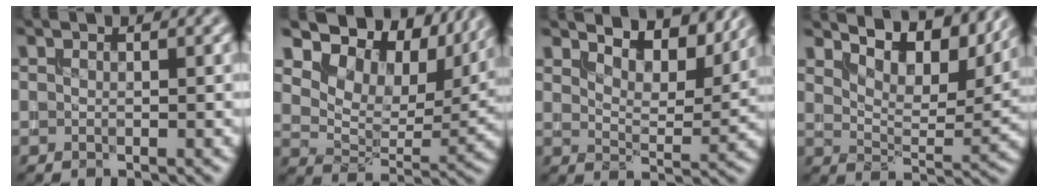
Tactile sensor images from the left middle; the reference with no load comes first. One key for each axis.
{"total": 13.0, "fx": 8.7, "fy": 6.8, "fz": 6.8, "tx": -0.130, "ty": 0.013, "tz": 0.138}
{"total": 6.8, "fx": 5.8, "fy": 1.9, "fz": 3.0, "tx": -0.054, "ty": 0.002, "tz": 0.078}
{"total": 8.7, "fx": 7.0, "fy": 2.7, "fz": 4.5, "tx": -0.076, "ty": 0.001, "tz": 0.102}